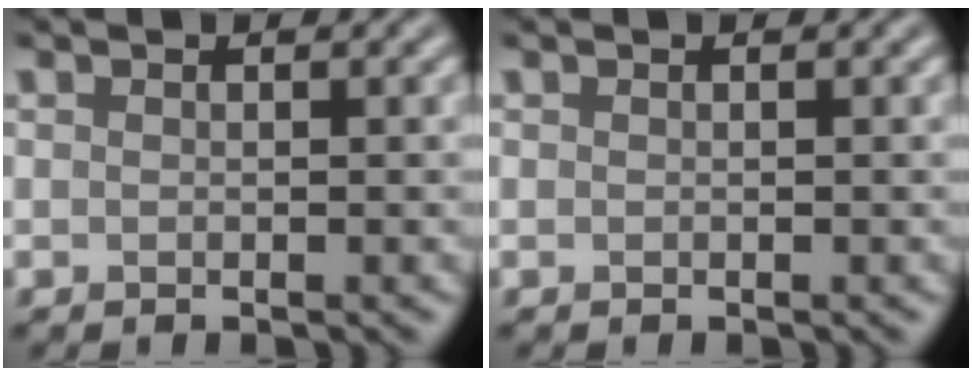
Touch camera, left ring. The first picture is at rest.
{"total": 0.0}